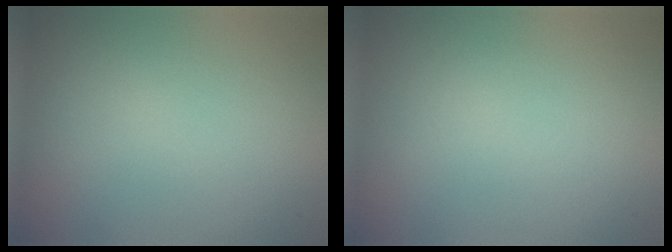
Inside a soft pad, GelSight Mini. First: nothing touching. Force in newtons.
{"total": 0.0}